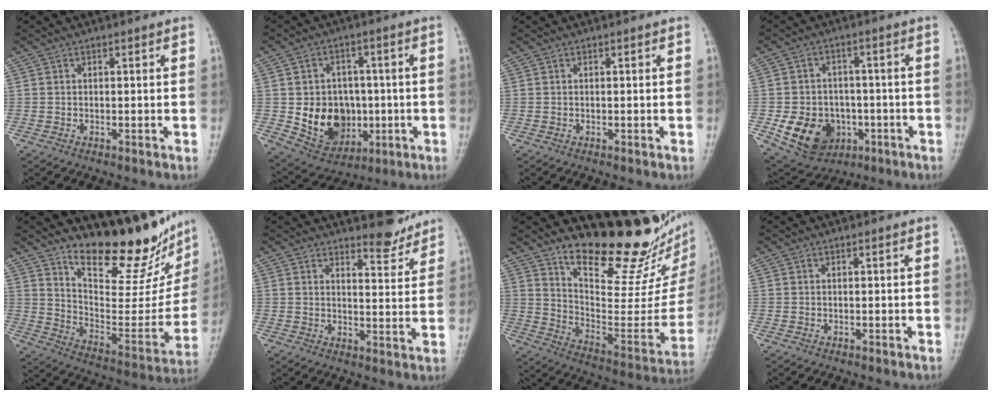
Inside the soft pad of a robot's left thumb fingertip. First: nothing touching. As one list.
[{"total": 12.5, "force": [-1.6, 10.2, 7.0], "torque": [-0.072, 0.002, -0.008]}, {"total": 0.0}, {"total": 12.5, "force": [-4.2, 9.9, 6.4], "torque": [-0.083, 0.013, -0.054]}, {"total": 20.2, "force": [16.5, 6.3, 9.9], "torque": [-0.092, -0.121, 0.254]}, {"total": 5.2, "force": [4.7, 1.3, 1.6], "torque": [-0.008, -0.046, 0.068]}, {"total": 23.3, "force": [17.6, 7.3, 13.5], "torque": [-0.158, -0.124, 0.265]}, {"total": 0.0}]